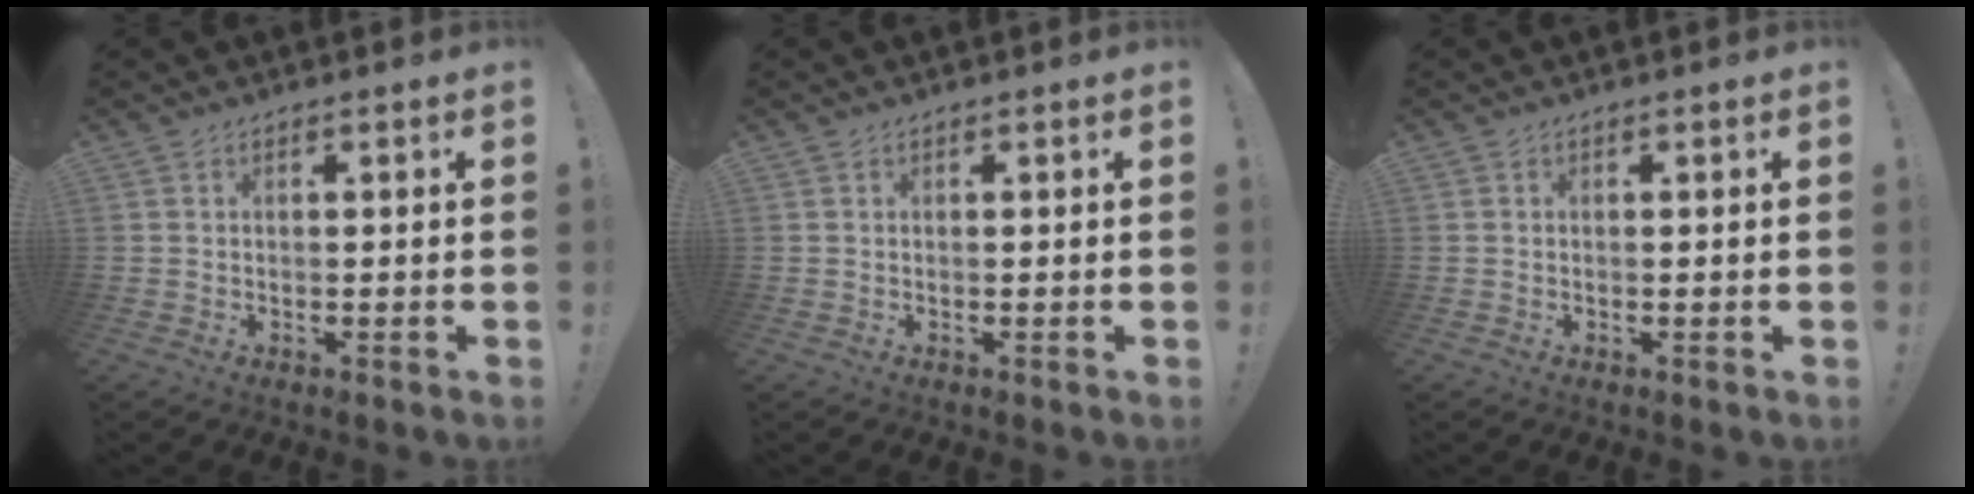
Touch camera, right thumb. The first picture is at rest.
{"total": 0.0}
{"total": 0.0}